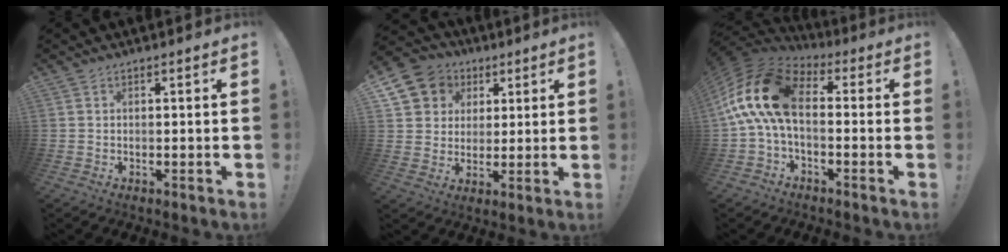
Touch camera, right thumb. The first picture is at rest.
{"total": 10.3, "force": [4.0, 9.0, 2.8], "torque": [-0.034, -0.025, 0.083]}
{"total": 16.6, "force": [1.2, 9.2, 13.8], "torque": [-0.268, 0.017, 0.030]}